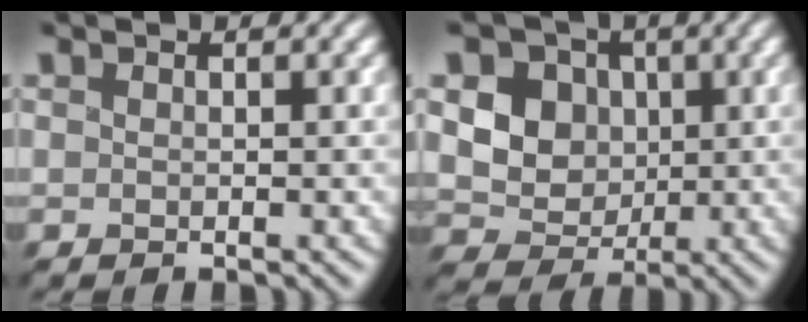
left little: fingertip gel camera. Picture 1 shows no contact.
{"total": 6.7, "force": [1.0, 5.9, 3.1], "torque": [-0.052, 0.008, 0.003]}